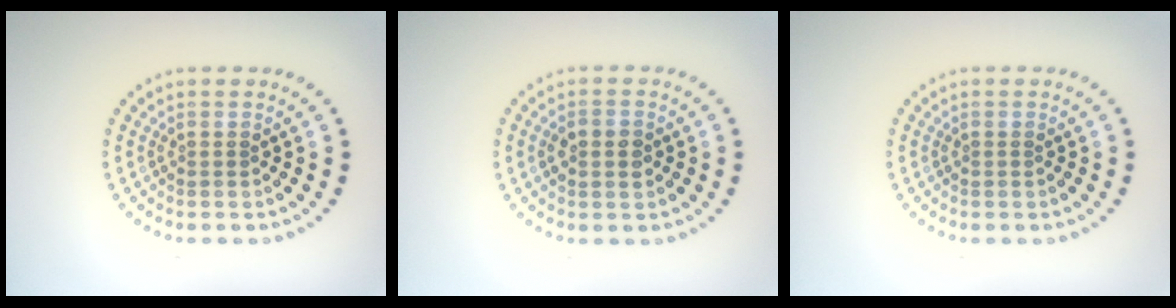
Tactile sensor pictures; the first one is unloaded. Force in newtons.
{"total": 1.9, "press": 1.9, "slide": 0.0}
{"total": 0.0}